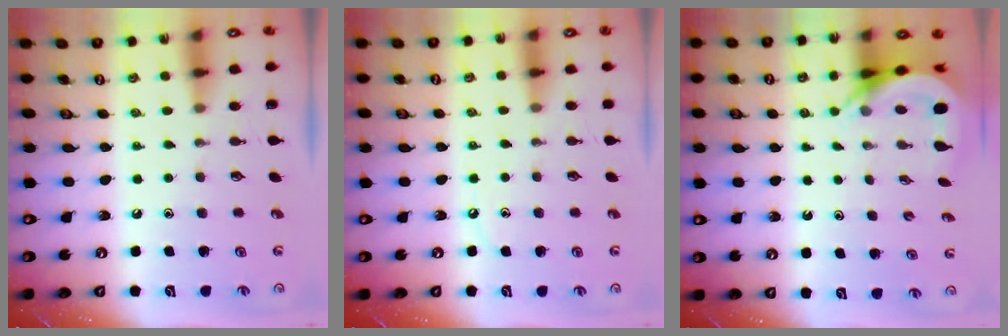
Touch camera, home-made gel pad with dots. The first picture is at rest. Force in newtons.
{"total": 3.2, "press": 3.2, "slide": 0.5}
{"total": 5.1, "press": 5.0, "slide": 0.6}